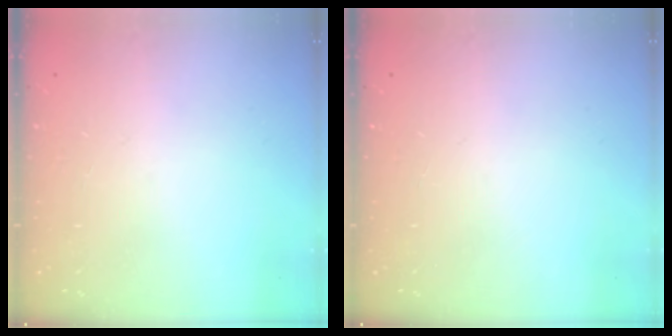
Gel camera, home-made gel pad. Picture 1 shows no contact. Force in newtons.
{"total": 0.0}